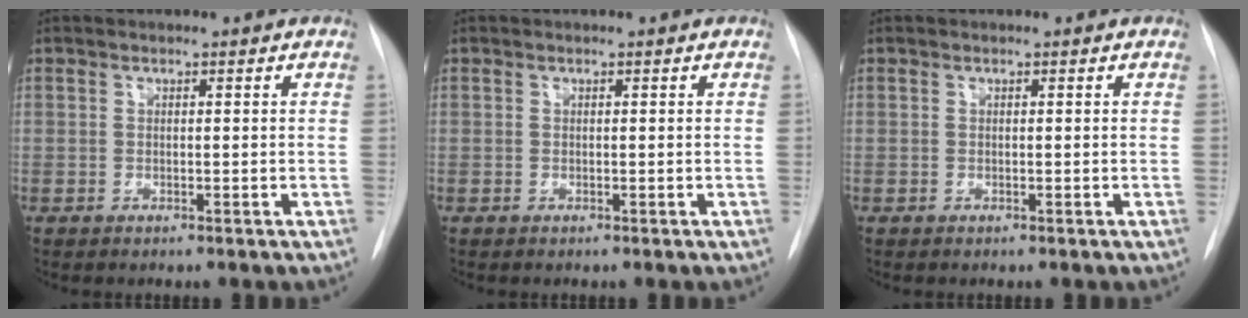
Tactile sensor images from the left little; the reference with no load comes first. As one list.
[{"total": 0.0}, {"total": 0.0}]